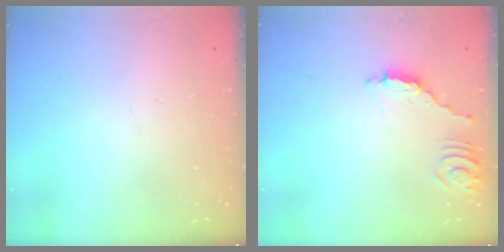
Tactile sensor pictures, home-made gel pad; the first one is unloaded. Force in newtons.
{"total": 3.0, "press": 3.0, "slide": 0.1}